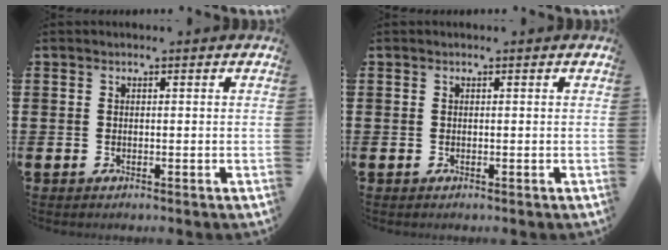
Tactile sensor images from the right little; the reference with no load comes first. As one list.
[{"total": 0.0}]